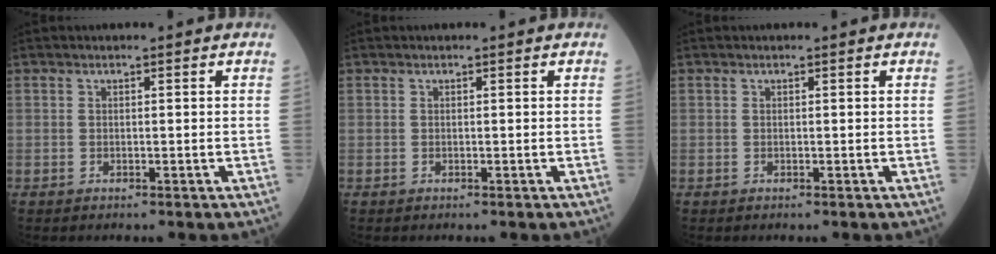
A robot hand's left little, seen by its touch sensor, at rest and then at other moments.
{"total": 0.0}
{"total": 0.0}